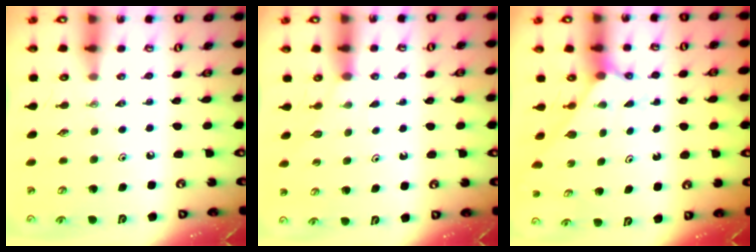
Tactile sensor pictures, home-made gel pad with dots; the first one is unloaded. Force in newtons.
{"total": 1.7, "press": 1.7, "slide": 0.2}
{"total": 2.1, "press": 2.1, "slide": 0.2}